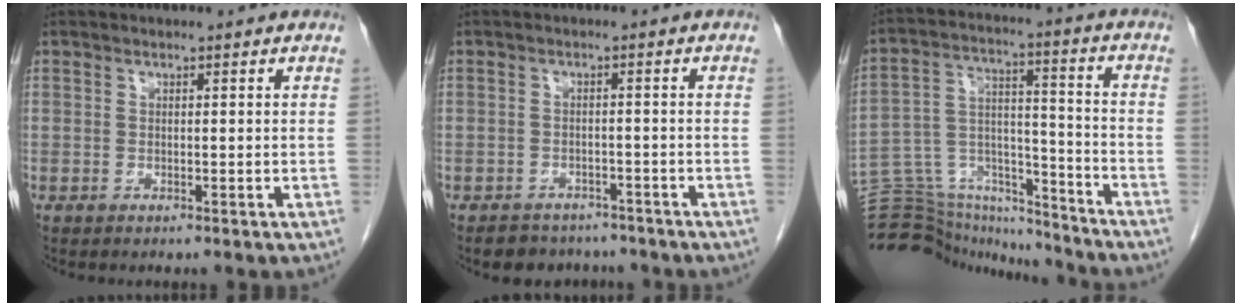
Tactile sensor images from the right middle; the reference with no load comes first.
{"total": 5.3, "force": [-4.5, 2.8, 0.6], "torque": [-0.003, 0.009, -0.058]}
{"total": 18.7, "force": [-18.0, 4.1, 3.1], "torque": [-0.075, 0.048, -0.280]}